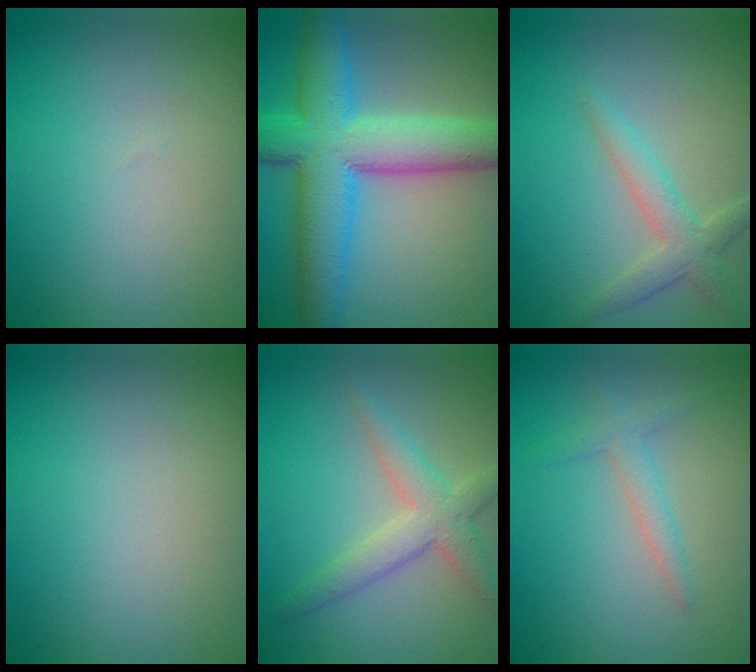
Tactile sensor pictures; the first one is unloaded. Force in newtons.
{"total": 10.2, "press": 10.2, "slide": 0.1}
{"total": 2.5, "press": 2.5, "slide": 0.1}
{"total": 0.0}
{"total": 3.6, "press": 3.6, "slide": 0.2}
{"total": 1.7, "press": 1.7, "slide": 0.1}